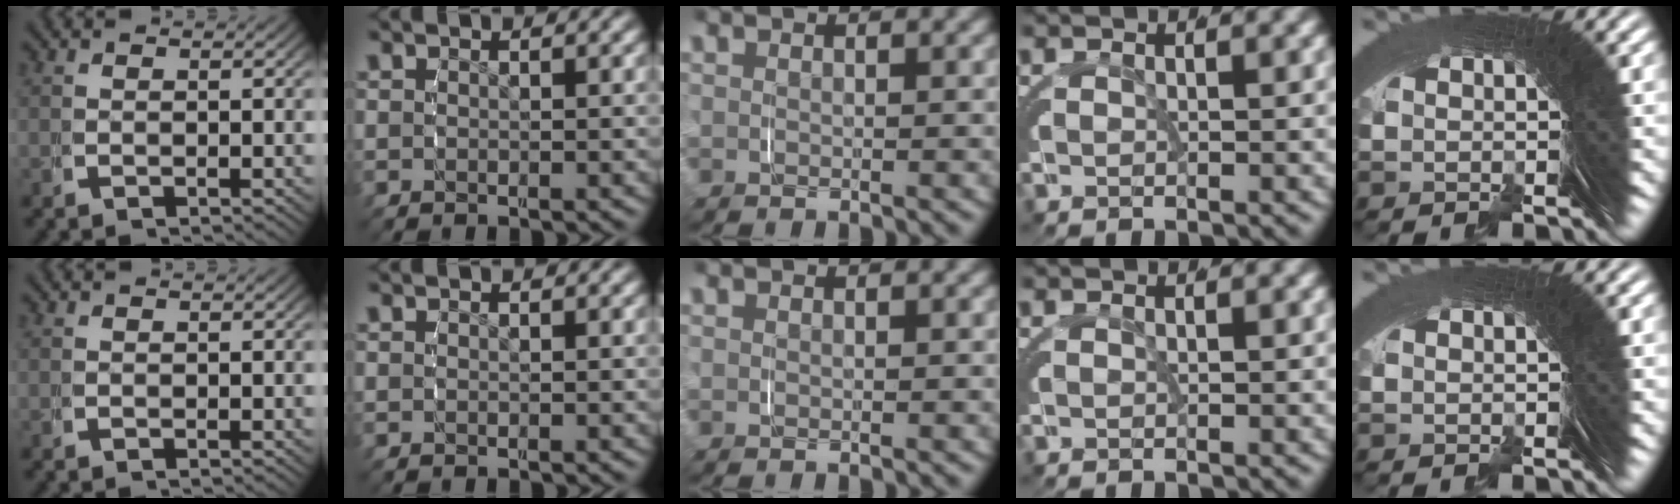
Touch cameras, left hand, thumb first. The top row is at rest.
{}